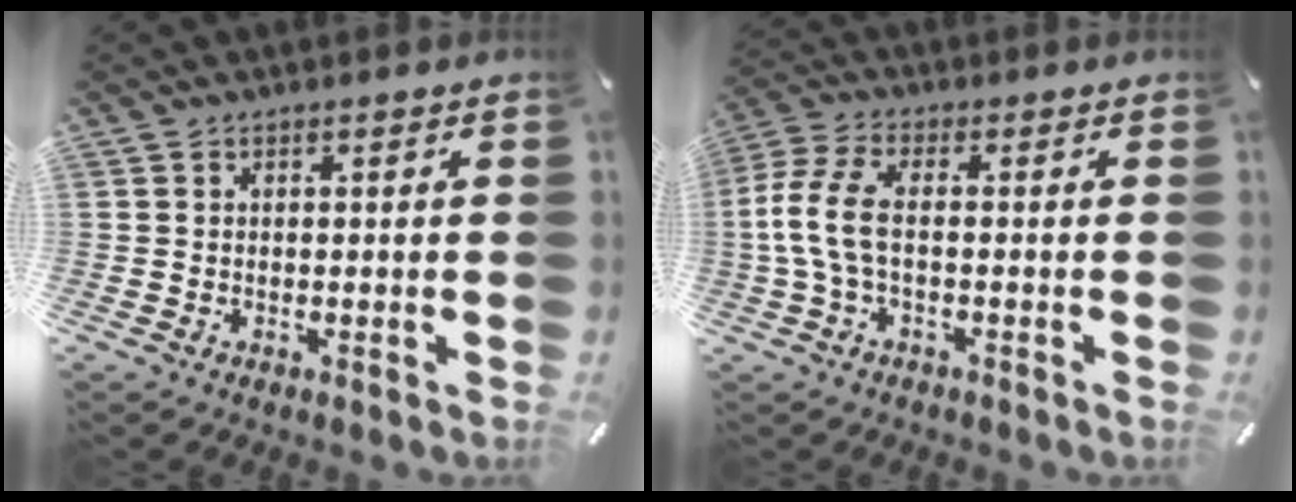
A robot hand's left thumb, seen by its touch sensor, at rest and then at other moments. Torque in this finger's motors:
{"motor_torque": [0.17, 1.29, 0.68, -0.21, 0.31]}